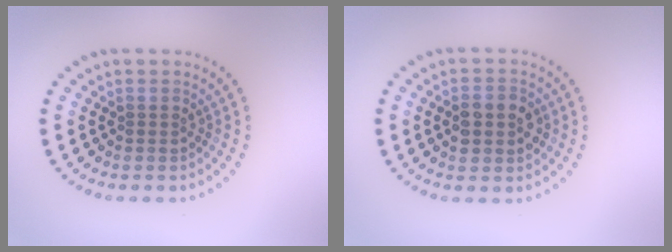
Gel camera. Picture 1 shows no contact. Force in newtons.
{"total": 3.5, "press": 3.5, "slide": 0.2}